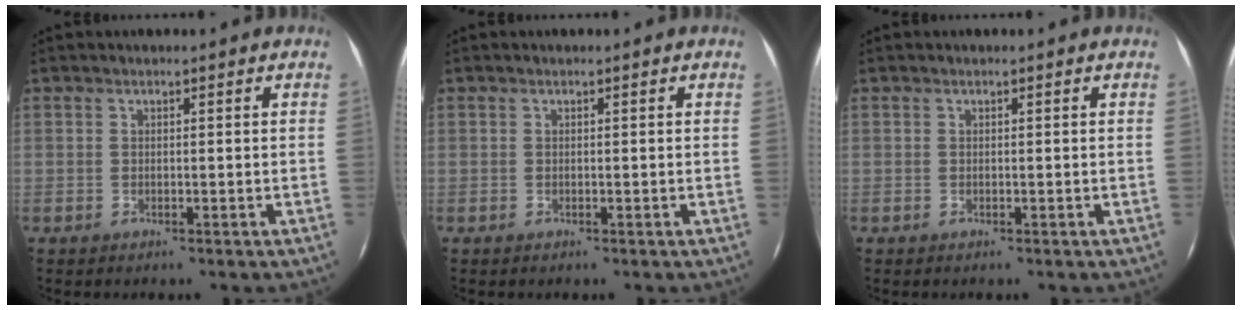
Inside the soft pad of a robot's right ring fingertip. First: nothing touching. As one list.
[{"total": 0.0}, {"total": 0.0}]